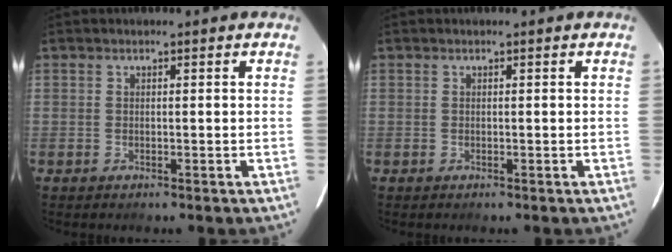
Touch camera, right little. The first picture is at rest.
{"total": 0.0}